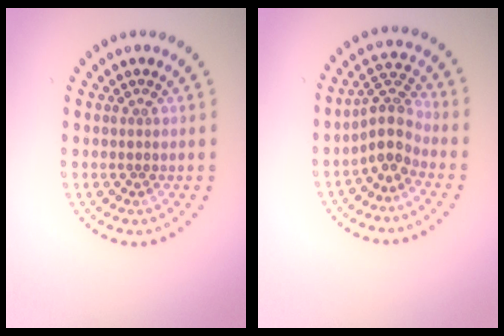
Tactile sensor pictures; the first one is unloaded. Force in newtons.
{"total": 3.5, "press": 2.7, "slide": 2.2}